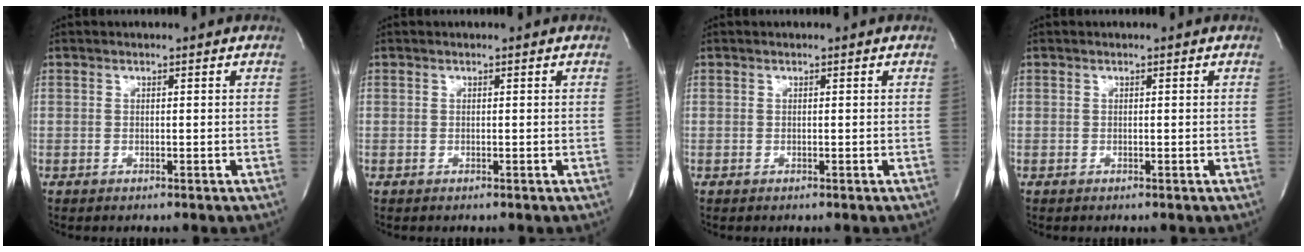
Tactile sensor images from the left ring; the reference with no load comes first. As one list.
[{"total": 0.0}, {"total": 0.0}, {"total": 0.0}]